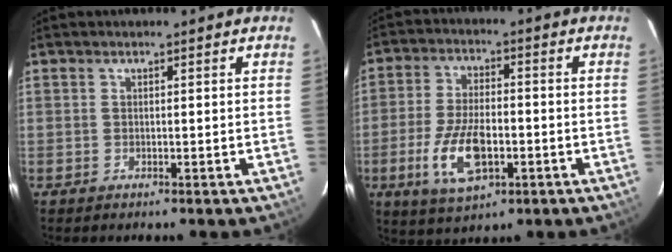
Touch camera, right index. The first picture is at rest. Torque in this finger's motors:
{"motor_torque": [1.68, -0.46, 0.36, 0.09]}